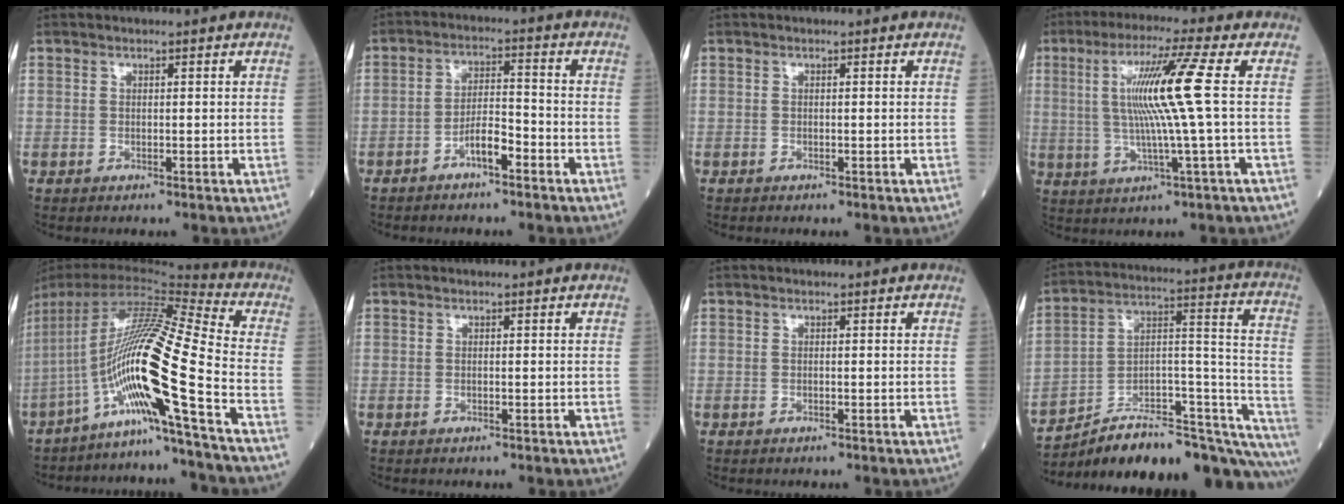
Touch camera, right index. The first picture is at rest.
{"total": 4.7, "force": [-2.9, 1.1, 3.5], "torque": [-0.064, 0.013, -0.054]}
{"total": 0.0}
{"total": 10.7, "force": [1.4, -1.9, 10.4], "torque": [-0.196, 0.006, 0.027]}
{"total": 18.1, "force": [-8.4, -2.5, 15.8], "torque": [-0.302, 0.004, -0.159]}
{"total": 0.0}
{"total": 0.0}
{"total": 26.3, "force": [-21.9, 6.2, 13.0], "torque": [-0.124, 0.049, -0.318]}